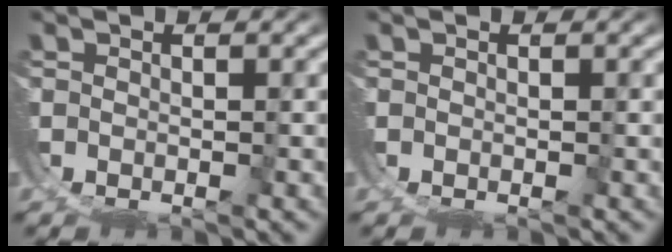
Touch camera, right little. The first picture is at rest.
{"total": 0.0}